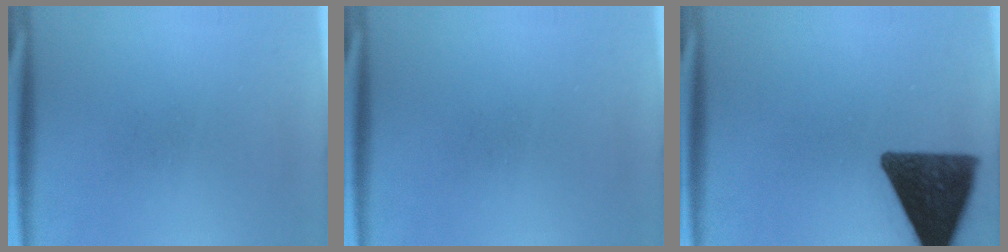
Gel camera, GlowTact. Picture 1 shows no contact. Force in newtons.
{"total": 0.0}
{"total": 13.8}